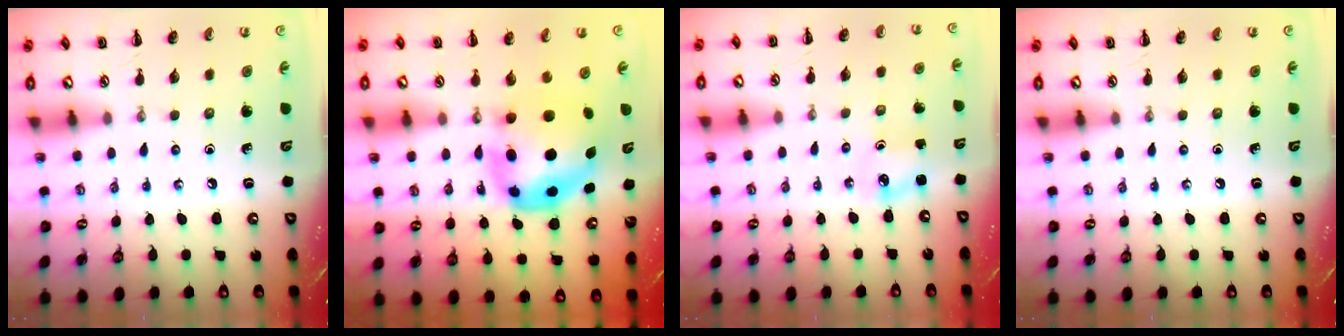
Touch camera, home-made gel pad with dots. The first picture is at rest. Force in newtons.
{"total": 7.5, "press": 7.3, "slide": 1.7}
{"total": 2.9, "press": 2.8, "slide": 0.5}
{"total": 0.0}